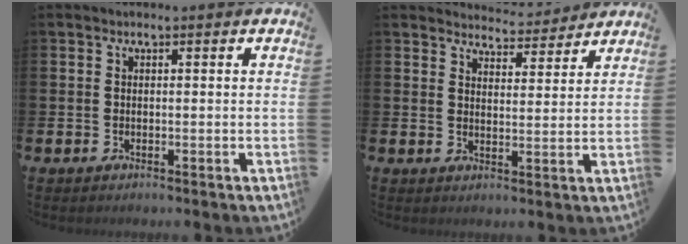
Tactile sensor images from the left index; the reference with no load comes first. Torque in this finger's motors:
{"motor_torque": [0.85, -1.29, -0.01, 0.00]}